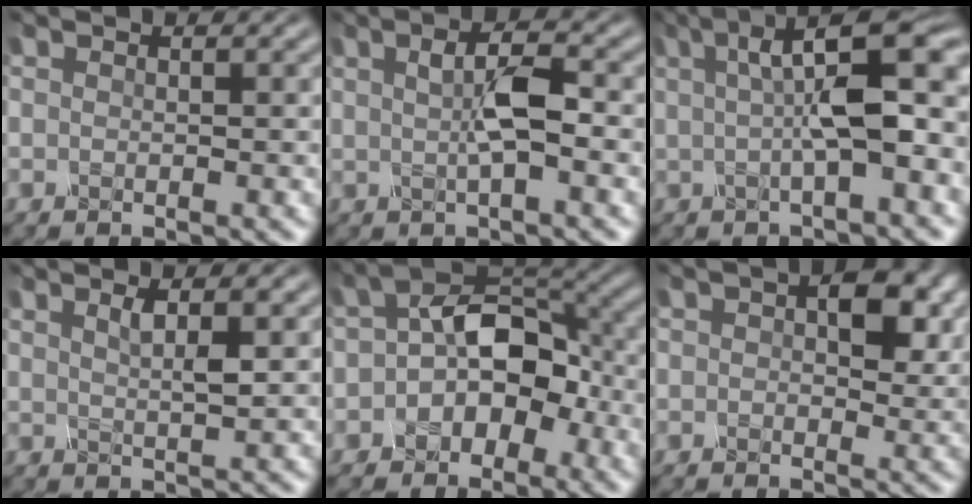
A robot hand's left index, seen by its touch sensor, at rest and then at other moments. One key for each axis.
{"total": 3.3, "fx": -0.2, "fy": 0.8, "fz": 3.1, "tx": -0.058, "ty": 0.005, "tz": -0.006}
{"total": 8.3, "fx": 0.9, "fy": 2.4, "fz": 7.9, "tx": -0.112, "ty": 0.015, "tz": 0.010}
{"total": 2.0, "fx": 0.6, "fy": 0.5, "fz": 1.8, "tx": -0.024, "ty": 0.000, "tz": 0.011}
{"total": 6.7, "fx": -2.0, "fy": 4.6, "fz": 4.4, "tx": -0.049, "ty": 0.020, "tz": -0.047}
{"total": 5.9, "fx": 1.5, "fy": 3.4, "fz": 4.5, "tx": -0.069, "ty": 0.003, "tz": 0.020}